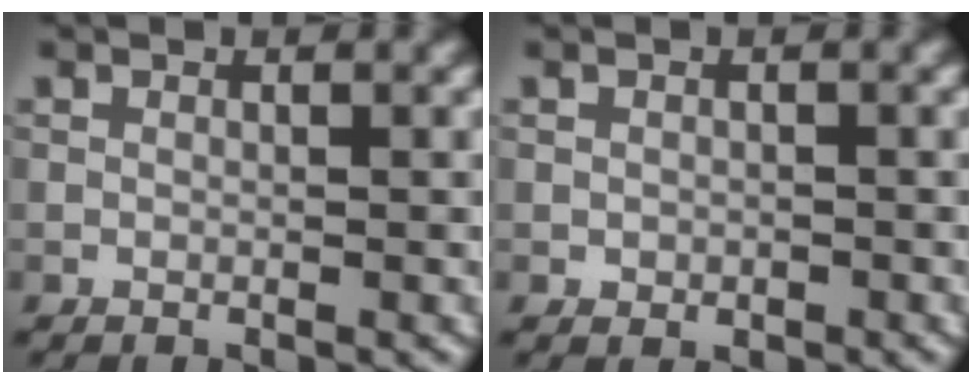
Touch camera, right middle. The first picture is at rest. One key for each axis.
{"total": 0.7, "fx": -0.1, "fy": 0.6, "fz": 0.2, "tx": -0.001, "ty": -0.004, "tz": -0.003}